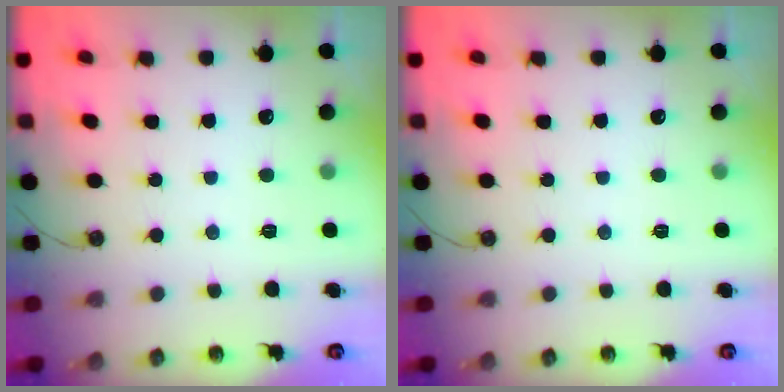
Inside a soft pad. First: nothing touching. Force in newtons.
{"total": 0.0}